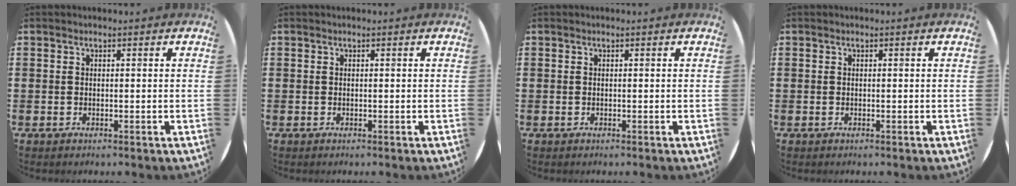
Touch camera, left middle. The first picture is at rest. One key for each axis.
{"total": 0.0}
{"total": 0.0}
{"total": 0.0}